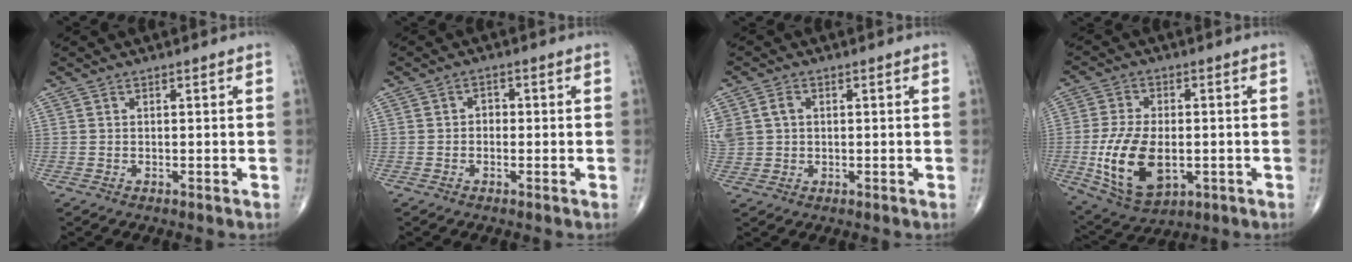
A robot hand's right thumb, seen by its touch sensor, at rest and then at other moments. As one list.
[{"total": 1.7, "force": [-0.3, 1.4, 0.9], "torque": [-0.001, 0.008, -0.011]}, {"total": 7.4, "force": [1.5, 6.0, 4.1], "torque": [-0.110, 0.013, 0.037]}, {"total": 14.7, "force": [-2.7, 8.4, 11.7], "torque": [-0.217, -0.007, -0.033]}]